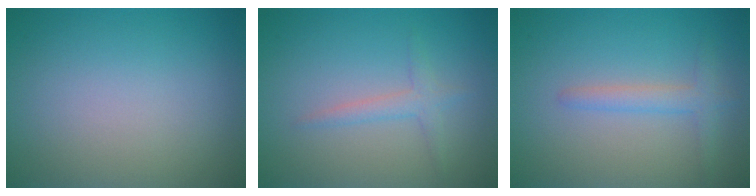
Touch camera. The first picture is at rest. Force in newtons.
{"total": 1.7, "press": 1.7, "slide": 0.0}
{"total": 2.1, "press": 2.1, "slide": 0.2}